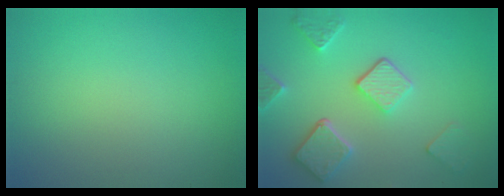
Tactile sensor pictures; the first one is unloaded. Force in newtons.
{"total": 5.0, "press": 3.8, "slide": 3.2}